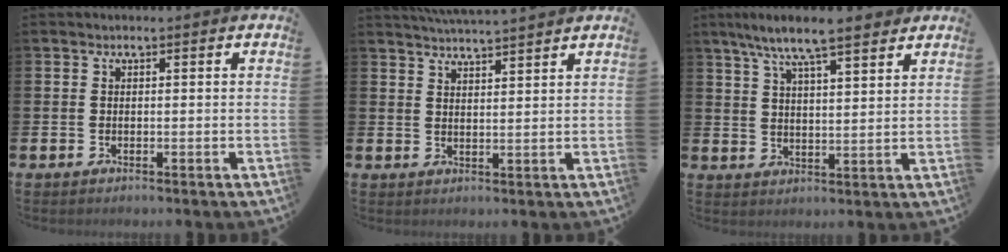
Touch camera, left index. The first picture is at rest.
{"total": 4.1, "force": [4.1, -0.4, 0.3], "torque": [-0.011, -0.021, 0.073]}
{"total": 8.1, "force": [7.2, 1.0, 3.6], "torque": [-0.088, -0.023, 0.130]}